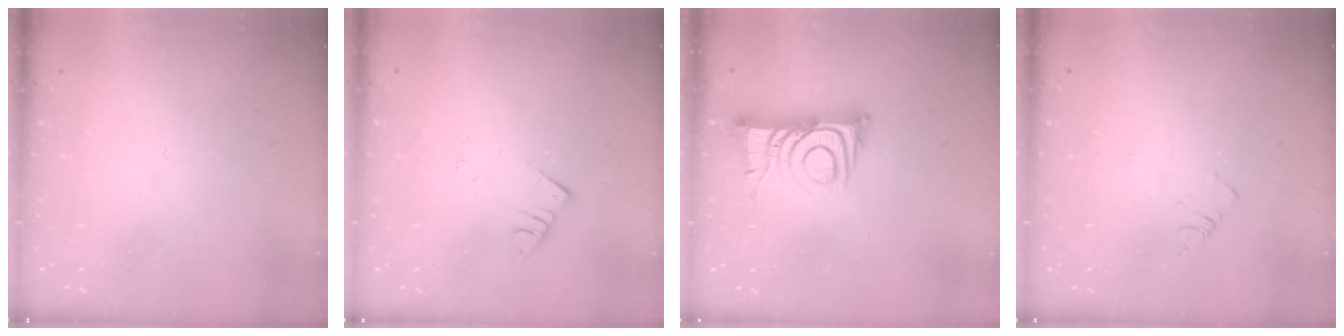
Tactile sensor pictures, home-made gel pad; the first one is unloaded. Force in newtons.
{"total": 2.5, "press": 2.5, "slide": 0.3}
{"total": 9.9, "press": 9.9, "slide": 1.0}
{"total": 3.1, "press": 3.1, "slide": 0.5}